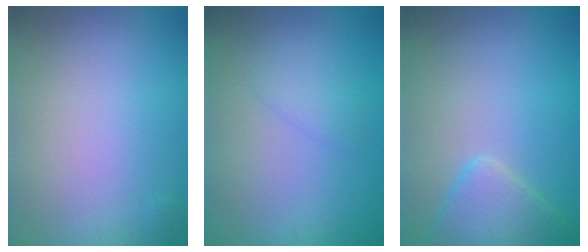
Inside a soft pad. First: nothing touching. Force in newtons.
{"total": 1.3, "press": 1.3, "slide": 0.1}
{"total": 3.8, "press": 3.8, "slide": 0.3}